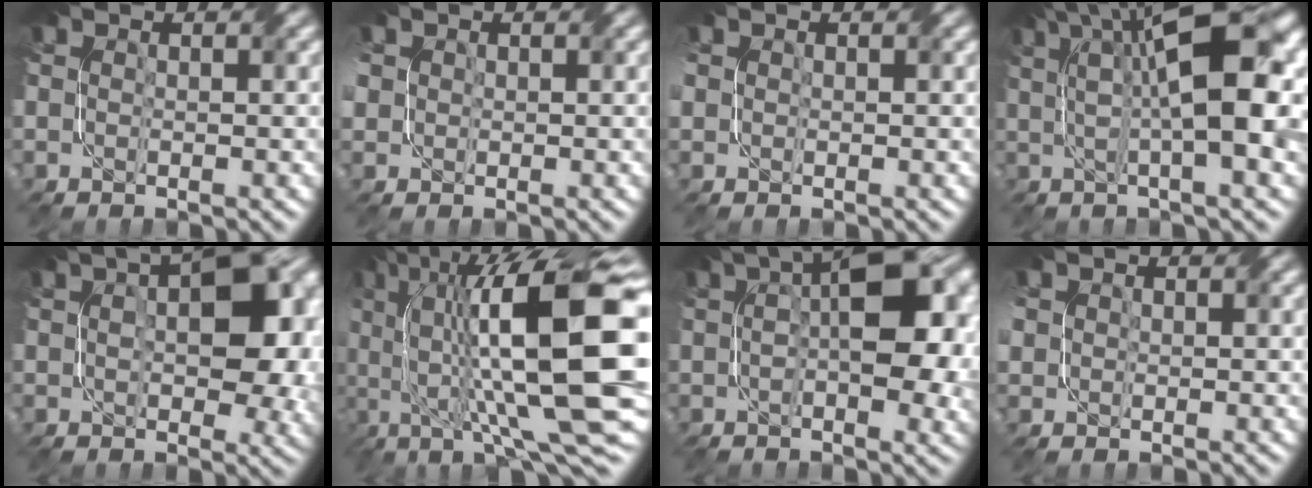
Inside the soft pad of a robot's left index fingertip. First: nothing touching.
{"total": 1.9, "force": [0.7, 1.7, 0.6], "torque": [-0.021, 0.007, 0.014]}
{"total": 1.2, "force": [0.5, 1.0, 0.3], "torque": [-0.009, 0.004, 0.011]}
{"total": 12.6, "force": [3.2, 4.0, 11.5], "torque": [-0.175, 0.018, 0.052]}
{"total": 10.8, "force": [2.1, 5.5, 9.0], "torque": [-0.125, 0.009, 0.031]}
{"total": 17.7, "force": [2.5, 5.6, 16.7], "torque": [-0.264, 0.010, 0.042]}
{"total": 9.8, "force": [1.5, 4.3, 8.7], "torque": [-0.130, 0.005, 0.021]}
{"total": 1.5, "force": [0.6, 1.3, 0.4], "torque": [-0.014, 0.005, 0.014]}